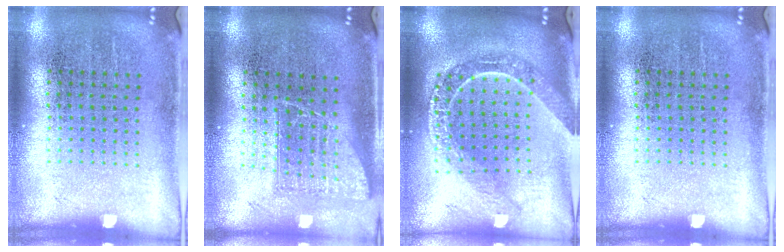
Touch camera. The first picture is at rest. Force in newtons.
{"total": 1.3, "press": 1.0, "slide": 0.8}
{"total": 2.1, "press": 1.8, "slide": 1.0}
{"total": 0.0}